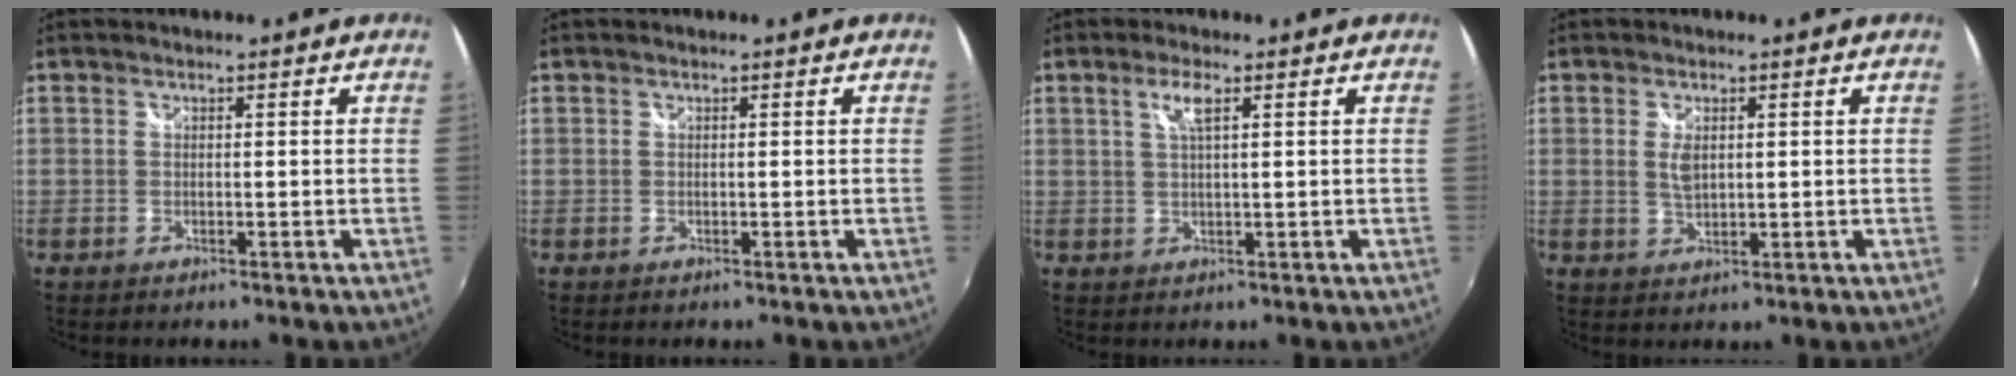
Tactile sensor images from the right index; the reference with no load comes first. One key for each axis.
{"total": 0.0}
{"total": 3.0, "fx": 1.3, "fy": 0.4, "fz": 2.7, "tx": -0.052, "ty": 0.003, "tz": 0.024}
{"total": 3.1, "fx": 0.6, "fy": 1.7, "fz": 2.6, "tx": -0.045, "ty": -0.002, "tz": 0.012}